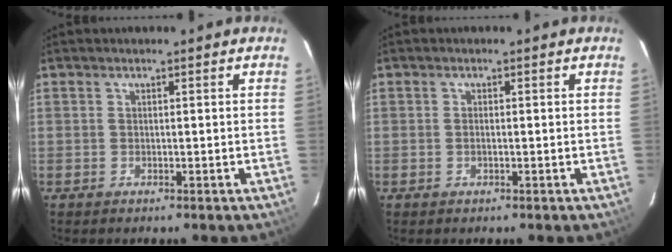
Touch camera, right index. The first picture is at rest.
{"total": 0.8, "force": [-0.1, 0.3, 0.8], "torque": [-0.017, 0.001, -0.004]}